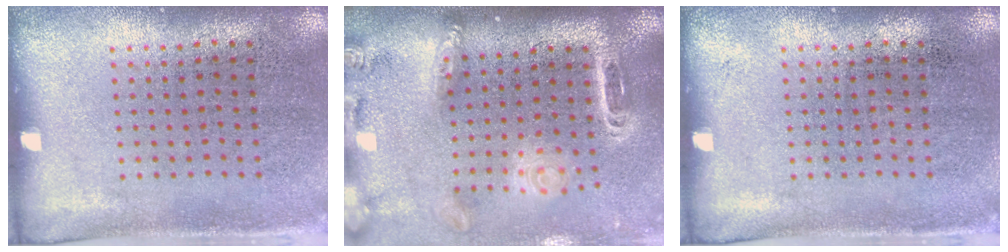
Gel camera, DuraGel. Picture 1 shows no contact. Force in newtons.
{"total": 2.7, "press": 1.9, "slide": 1.8}
{"total": 0.0}